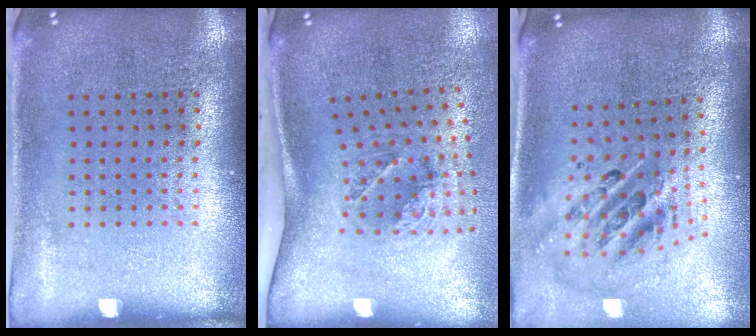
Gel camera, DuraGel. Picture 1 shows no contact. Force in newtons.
{"total": 1.9, "press": 1.2, "slide": 1.4}
{"total": 2.7, "press": 1.9, "slide": 1.9}